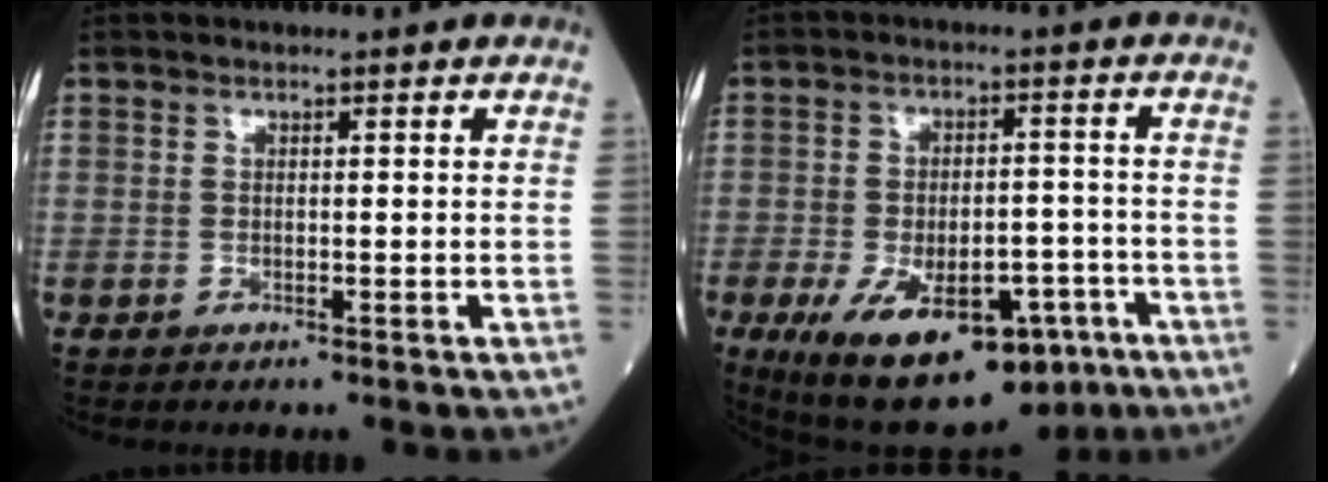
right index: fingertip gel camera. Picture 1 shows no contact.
{"total": 17.6, "force": [-9.6, 7.9, 12.4], "torque": [-0.193, -0.002, -0.136]}